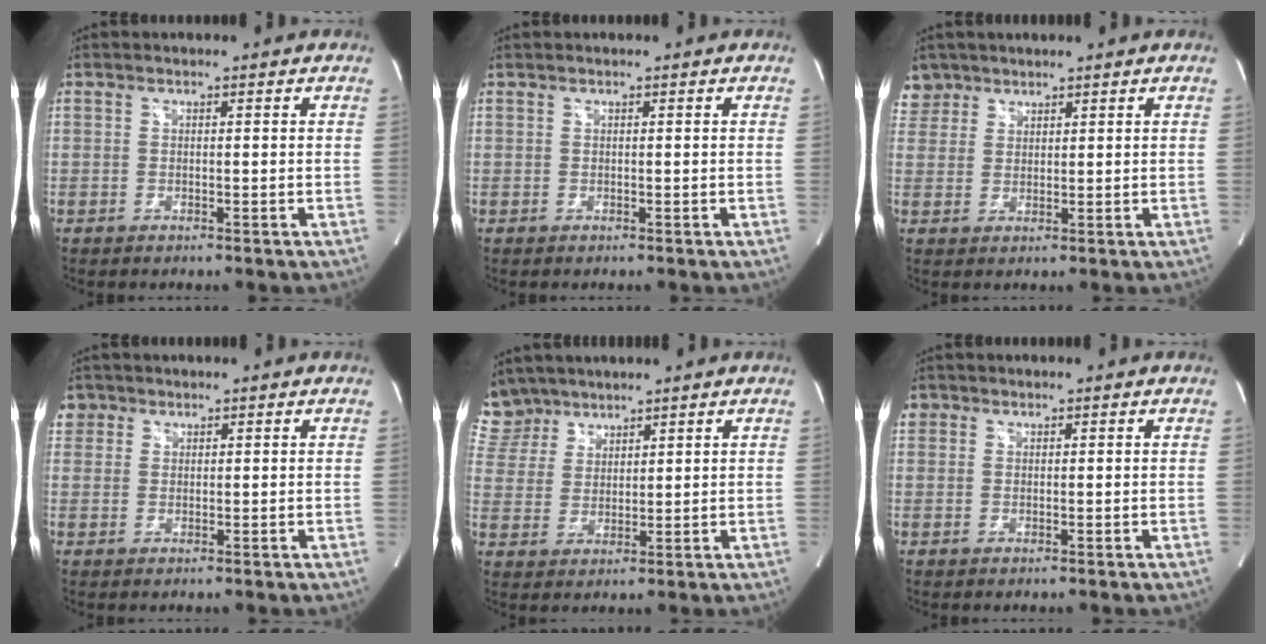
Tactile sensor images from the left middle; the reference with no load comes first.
{"total": 0.0}
{"total": 3.8, "force": [3.0, 2.2, -0.5], "torque": [0.015, 0.006, 0.061]}
{"total": 3.1, "force": [1.7, 2.6, 0.2], "torque": [0.002, 0.012, 0.032]}
{"total": 7.7, "force": [6.7, 3.7, 0.2], "torque": [-0.010, 0.012, 0.145]}
{"total": 1.8, "force": [0.9, 1.5, 0.2], "torque": [0.001, 0.012, 0.017]}